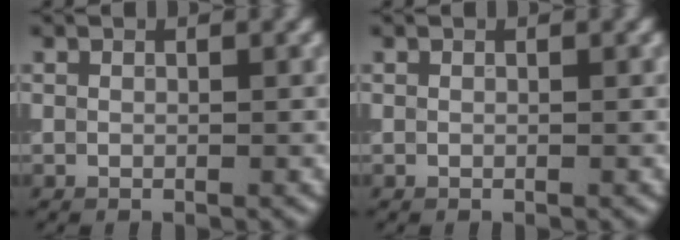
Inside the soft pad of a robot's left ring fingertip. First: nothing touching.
{"total": 0.0}